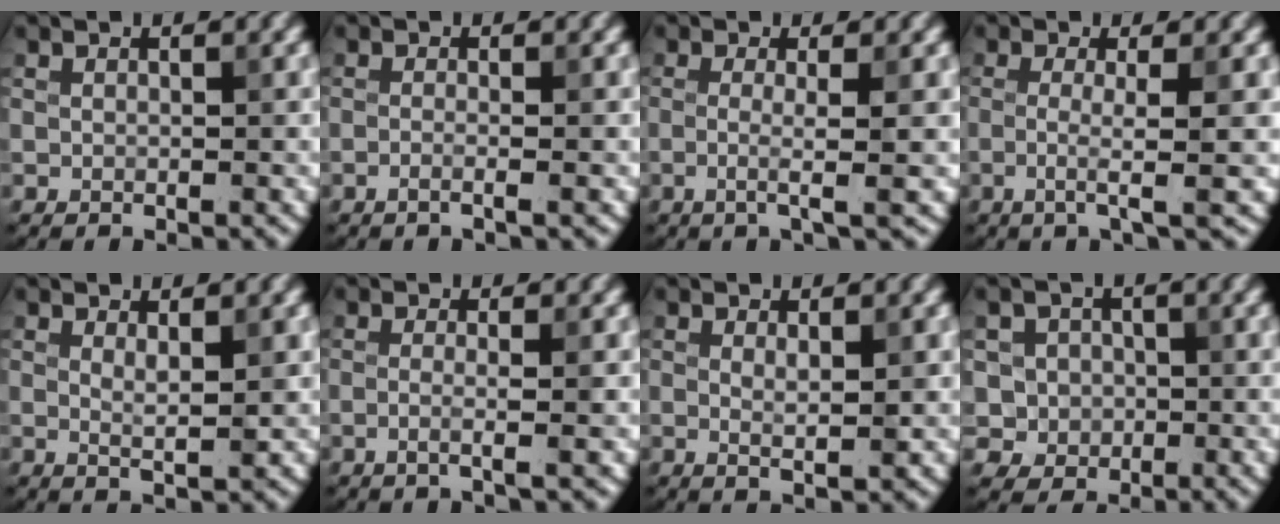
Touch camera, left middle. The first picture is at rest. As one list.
[{"total": 1.6, "force": [-0.5, 0.5, 1.4], "torque": [-0.017, -0.003, -0.017]}, {"total": 2.8, "force": [-0.3, 0.6, 2.7], "torque": [-0.043, -0.008, -0.013]}, {"total": 3.1, "force": [-0.5, 0.5, 3.1], "torque": [-0.052, -0.008, -0.016]}, {"total": 1.5, "force": [0.6, 0.2, 1.4], "torque": [-0.022, -0.008, 0.009]}, {"total": 2.2, "force": [-0.4, 0.7, 2.1], "torque": [-0.030, -0.004, -0.016]}, {"total": 1.6, "force": [0.3, 0.3, 1.6], "torque": [-0.025, -0.005, 0.004]}, {"total": 4.3, "force": [0.3, 4.1, 1.1], "torque": [-0.006, 0.017, -0.002]}]